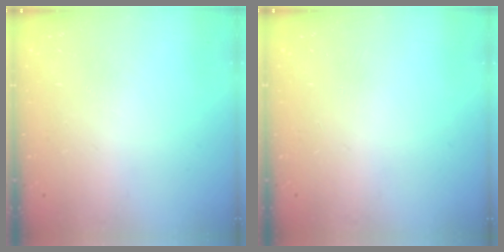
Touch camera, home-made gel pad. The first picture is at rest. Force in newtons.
{"total": 0.0}